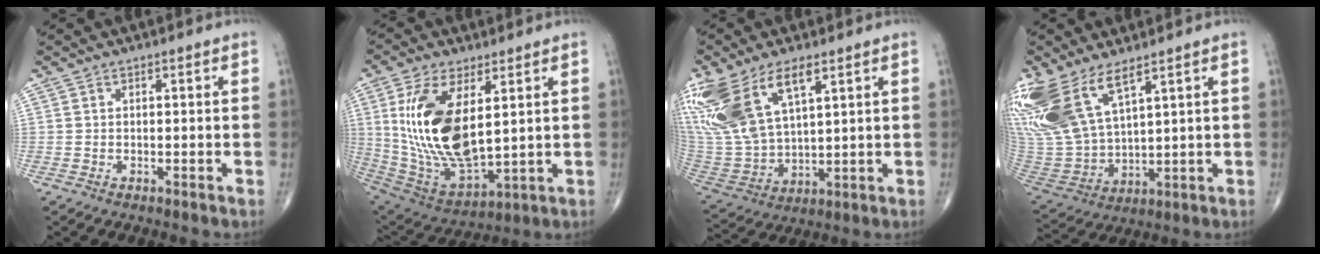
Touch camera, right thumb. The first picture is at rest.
{"total": 19.7, "force": [4.3, 9.3, 16.9], "torque": [-0.331, -0.027, 0.098]}
{"total": 19.8, "force": [9.8, 9.3, 14.4], "torque": [-0.319, -0.029, 0.208]}
{"total": 17.4, "force": [10.3, 7.3, 11.9], "torque": [-0.268, -0.040, 0.223]}